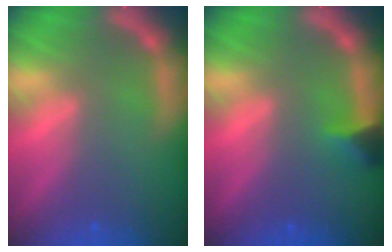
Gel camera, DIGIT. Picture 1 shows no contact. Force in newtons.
{"total": 1.9}